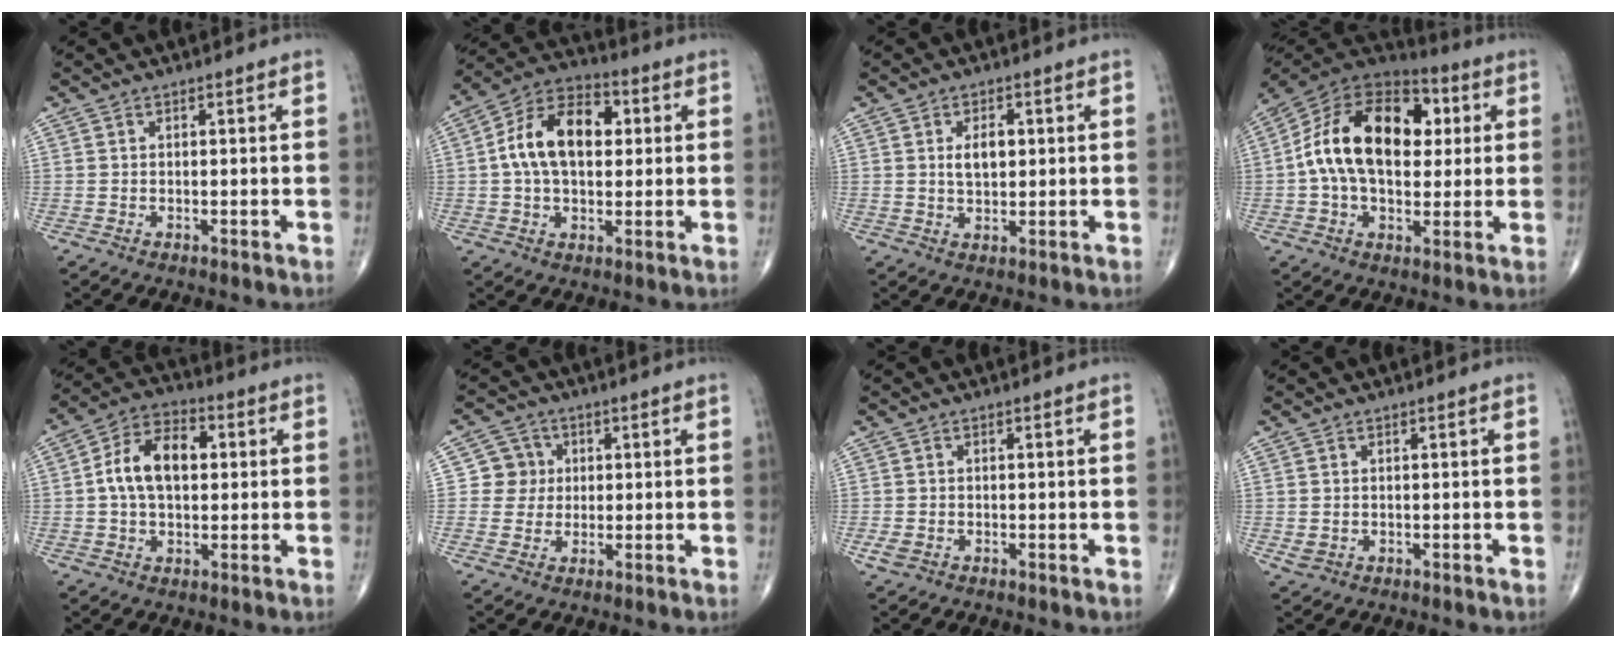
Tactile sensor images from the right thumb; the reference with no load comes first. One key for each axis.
{"total": 14.7, "fx": 2.0, "fy": 9.1, "fz": 11.4, "tx": -0.182, "ty": 0.026, "tz": 0.025}
{"total": 4.5, "fx": 0.8, "fy": 2.6, "fz": 3.6, "tx": -0.051, "ty": -0.004, "tz": 0.014}
{"total": 22.0, "fx": 2.9, "fy": 13.8, "fz": 16.9, "tx": -0.270, "ty": 0.022, "tz": 0.038}
{"total": 11.7, "fx": 1.3, "fy": 7.2, "fz": 9.0, "tx": -0.152, "ty": 0.025, "tz": 0.014}
{"total": 5.2, "fx": 0.7, "fy": 5.1, "fz": 0.6, "tx": 0.026, "ty": 0.007, "tz": 0.005}
{"total": 2.0, "fx": -0.8, "fy": 1.4, "fz": 1.2, "tx": -0.026, "ty": 0.001, "tz": -0.014}
{"total": 1.7, "fx": -0.2, "fy": 1.4, "fz": 0.8, "tx": -0.014, "ty": 0.002, "tz": 0.003}